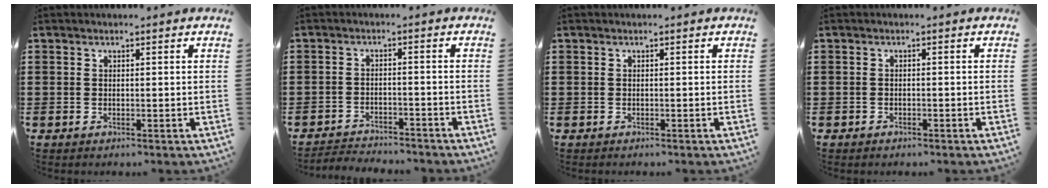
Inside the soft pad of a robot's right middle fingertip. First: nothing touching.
{"total": 3.0, "force": [-3.0, 0.3, 0.1], "torque": [-0.008, -0.001, -0.065]}
{"total": 0.0}
{"total": 0.6, "force": [-0.6, 0.3, 0.1], "torque": [-0.003, 0.000, -0.013]}